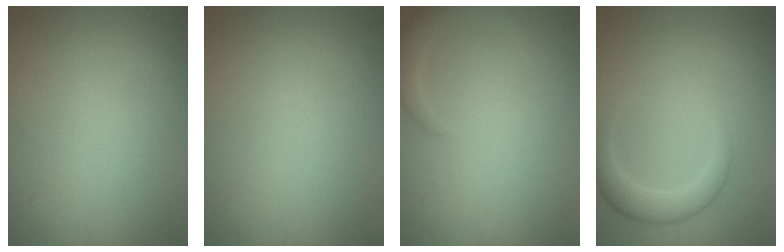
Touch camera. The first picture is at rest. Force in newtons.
{"total": 0.0}
{"total": 2.5, "press": 2.5, "slide": 0.3}
{"total": 2.7, "press": 2.6, "slide": 0.4}